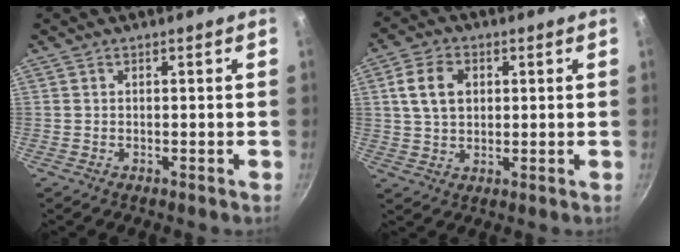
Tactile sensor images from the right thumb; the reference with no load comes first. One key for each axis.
{"total": 7.9, "fx": 1.8, "fy": 5.7, "fz": 5.2, "tx": -0.080, "ty": 0.006, "tz": 0.030}